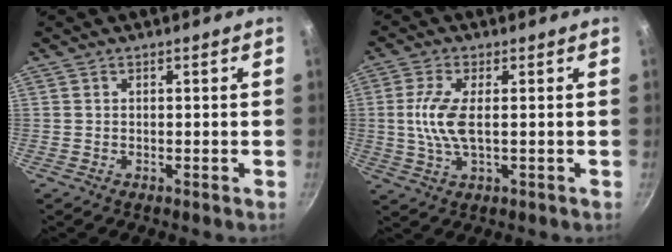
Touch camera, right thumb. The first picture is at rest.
{"total": 7.6, "force": [0.3, 2.9, 7.0], "torque": [-0.156, 0.001, 0.004]}